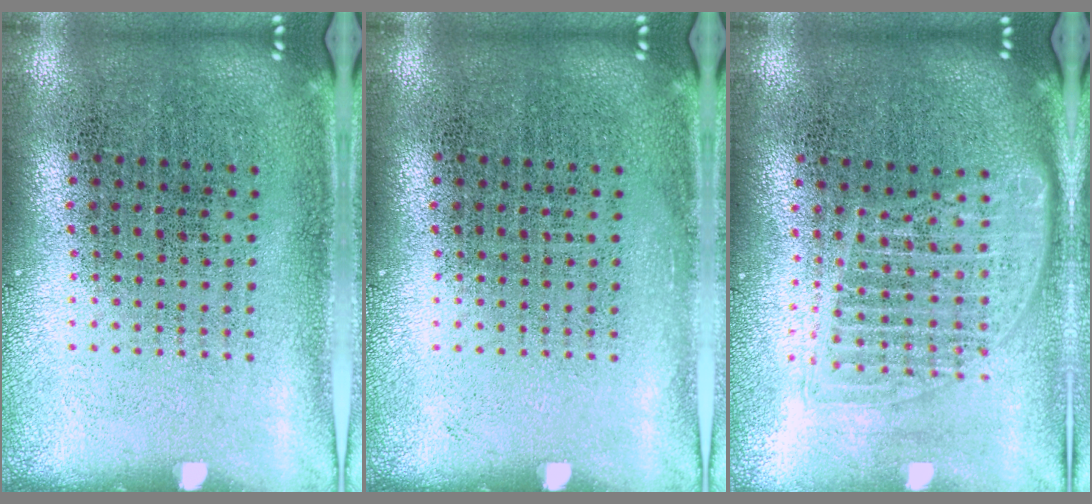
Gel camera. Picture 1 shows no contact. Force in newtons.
{"total": 0.0}
{"total": 1.6, "press": 1.4, "slide": 0.7}